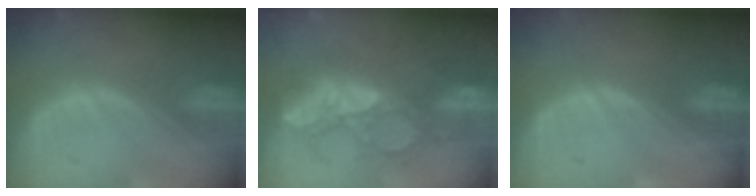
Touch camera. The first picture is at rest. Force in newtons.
{"total": 9.0, "press": 8.8, "slide": 1.7}
{"total": 0.0}